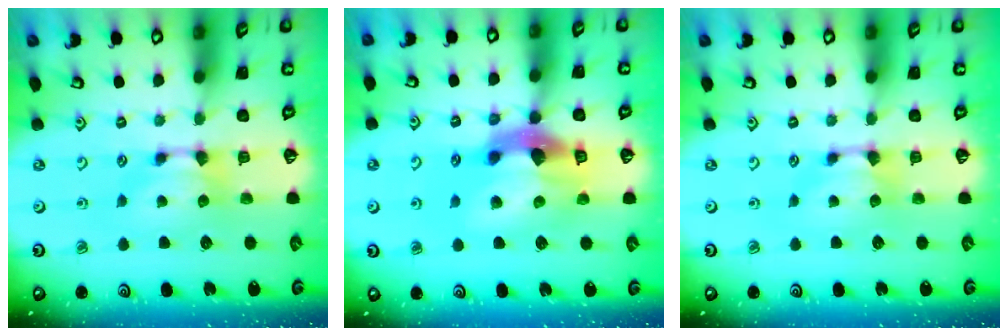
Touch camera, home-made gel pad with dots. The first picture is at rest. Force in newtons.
{"total": 9.5, "press": 9.2, "slide": 2.5}
{"total": 0.0}